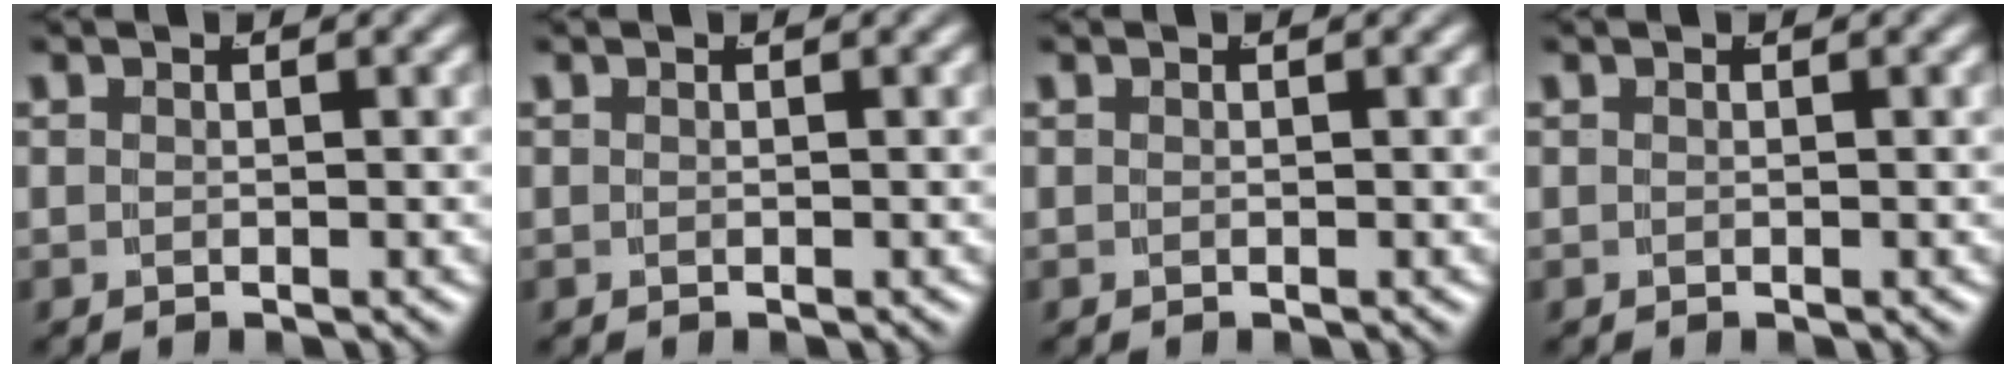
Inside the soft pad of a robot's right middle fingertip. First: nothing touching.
{"total": 0.0}
{"total": 0.0}
{"total": 0.0}